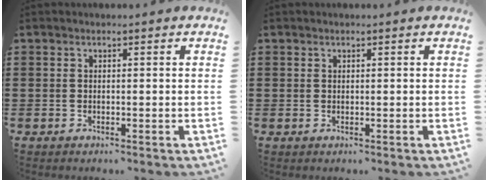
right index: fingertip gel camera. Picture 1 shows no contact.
{"total": 0.0}